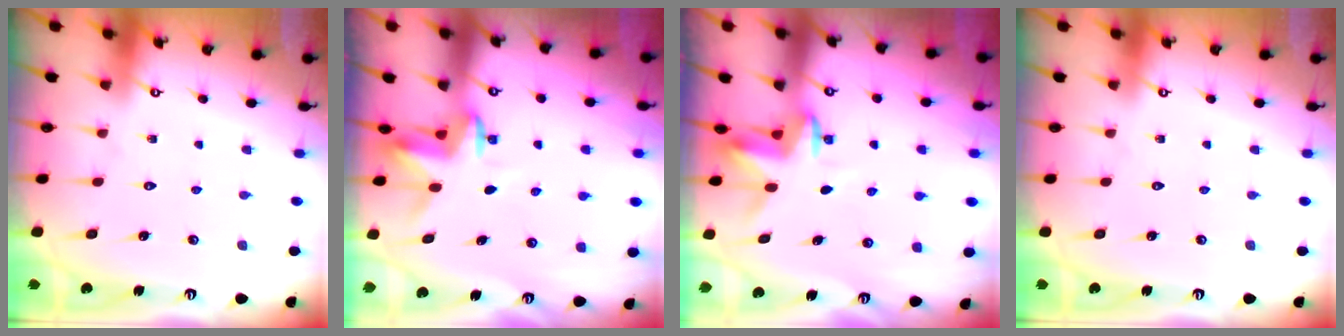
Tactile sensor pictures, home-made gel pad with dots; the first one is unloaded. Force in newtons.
{"total": 3.5, "press": 3.4, "slide": 0.3}
{"total": 3.5, "press": 3.4, "slide": 0.3}
{"total": 0.0}